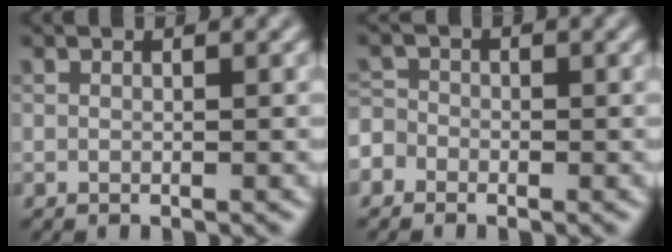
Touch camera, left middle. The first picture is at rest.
{"total": 2.4, "force": [-1.5, 1.8, 0.5], "torque": [-0.004, 0.008, -0.031]}